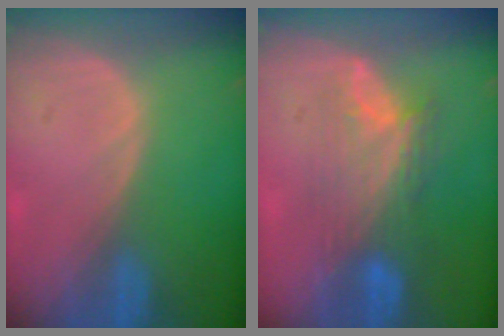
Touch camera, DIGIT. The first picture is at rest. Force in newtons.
{"total": 7.6, "press": 7.3, "slide": 2.2}